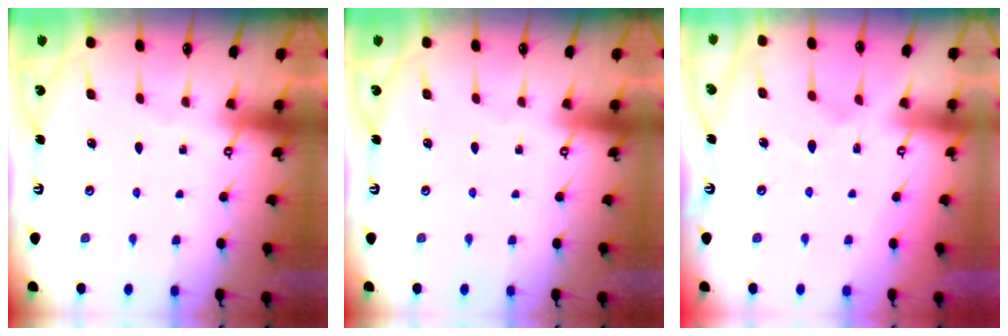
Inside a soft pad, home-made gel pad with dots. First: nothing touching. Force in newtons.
{"total": 0.0}
{"total": 1.5, "press": 1.3, "slide": 0.6}